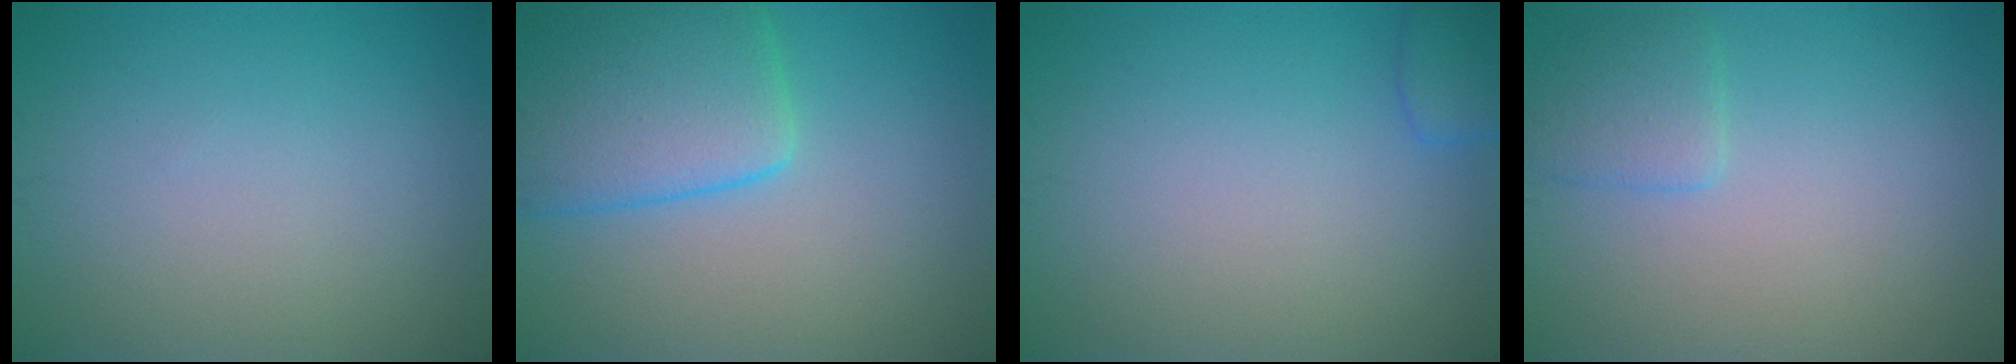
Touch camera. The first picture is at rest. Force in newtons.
{"total": 7.3, "press": 7.2, "slide": 0.6}
{"total": 1.9, "press": 1.9, "slide": 0.2}
{"total": 1.9, "press": 1.9, "slide": 0.1}